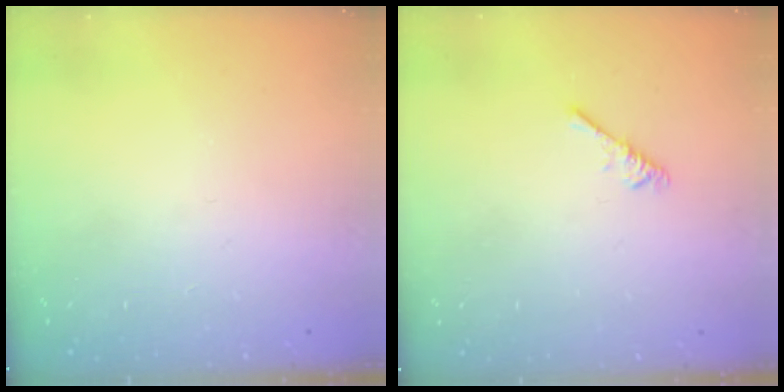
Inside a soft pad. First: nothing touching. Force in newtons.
{"total": 2.6, "press": 2.5, "slide": 0.5}